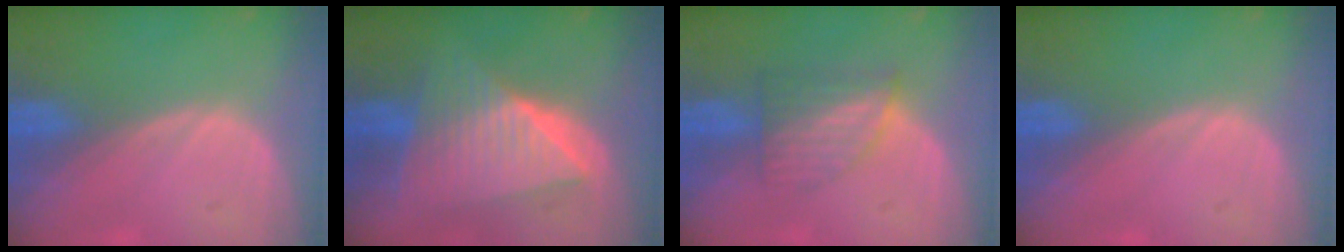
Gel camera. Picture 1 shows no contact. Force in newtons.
{"total": 9.9, "press": 9.9, "slide": 0.7}
{"total": 6.3, "press": 5.6, "slide": 2.9}
{"total": 0.0}